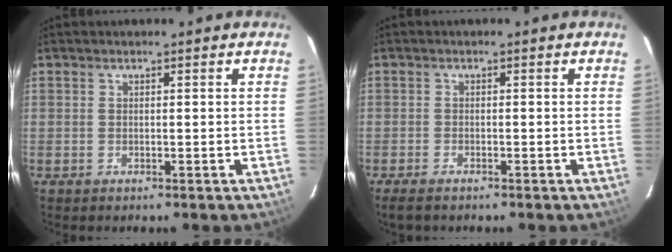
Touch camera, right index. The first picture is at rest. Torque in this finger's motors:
{"motor_torque": [0.01, -0.09, 0.12, 0.01]}